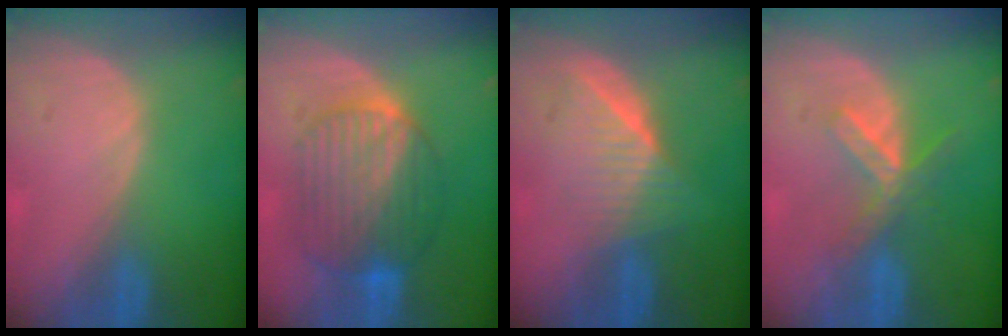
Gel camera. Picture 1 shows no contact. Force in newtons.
{"total": 9.3, "press": 9.3, "slide": 0.6}
{"total": 6.5, "press": 5.9, "slide": 2.6}
{"total": 5.2, "press": 5.0, "slide": 1.7}